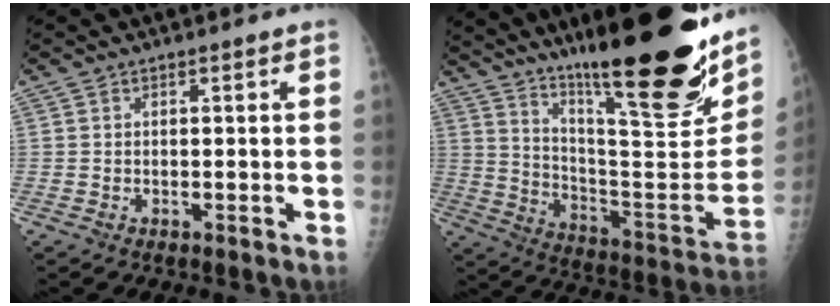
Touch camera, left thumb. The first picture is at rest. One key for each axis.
{"total": 31.3, "fx": 21.2, "fy": 5.7, "fz": 22.3, "tx": -0.320, "ty": -0.098, "tz": 0.332}